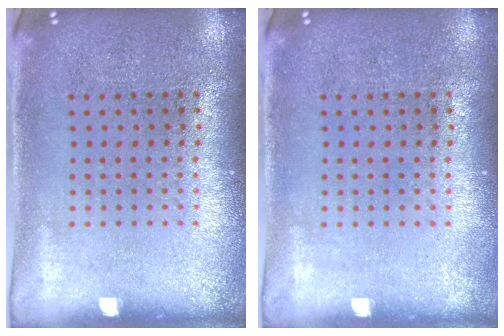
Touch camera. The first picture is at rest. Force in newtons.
{"total": 0.0}